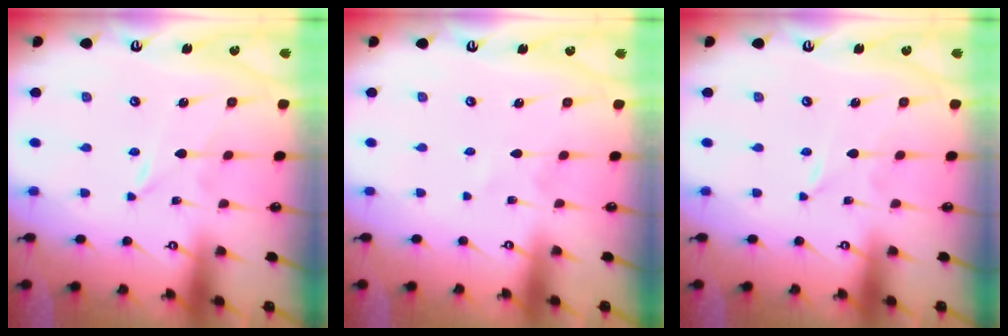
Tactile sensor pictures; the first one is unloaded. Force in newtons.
{"total": 0.0}
{"total": 0.0}